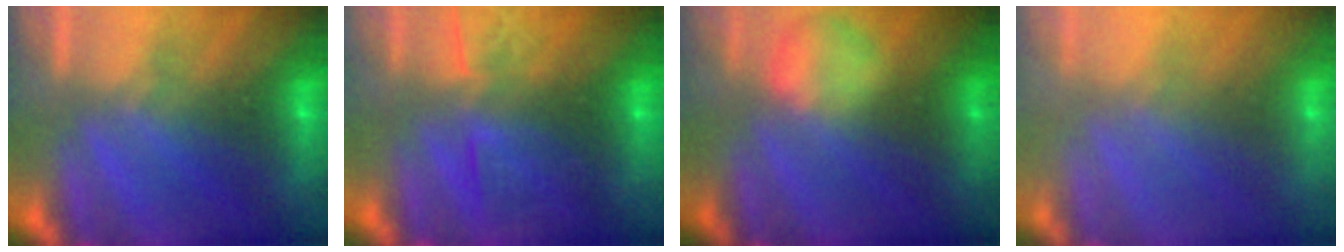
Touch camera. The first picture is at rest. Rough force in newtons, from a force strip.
{"total": 6.4}
{"total": 2.3}
{"total": 7.0}